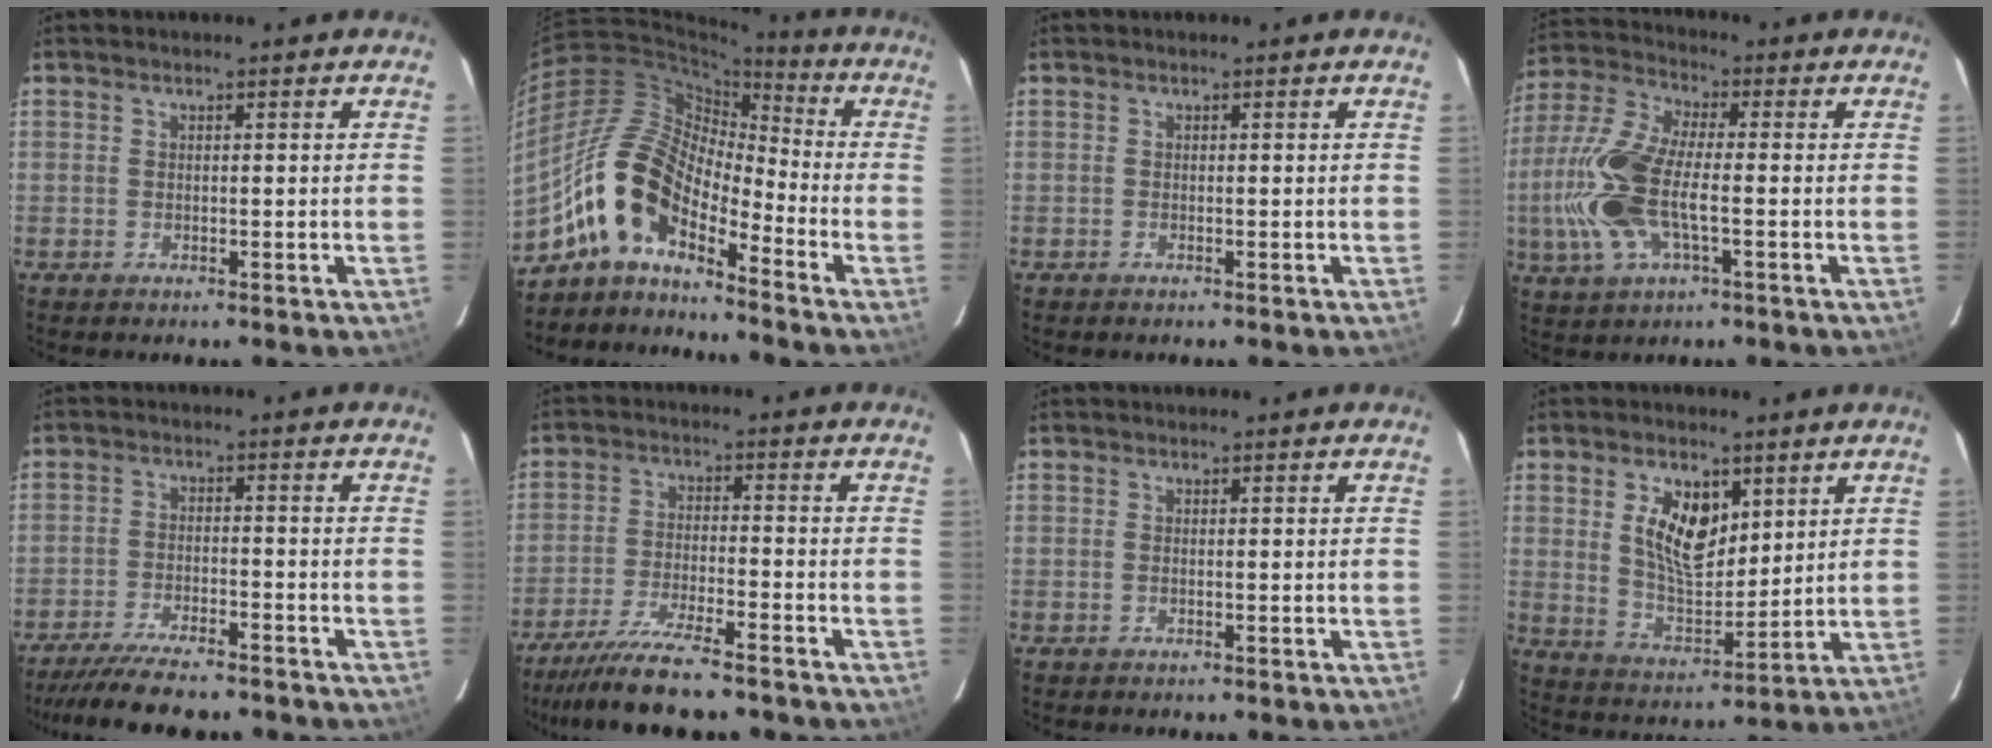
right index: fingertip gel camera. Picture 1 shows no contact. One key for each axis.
{"total": 13.0, "fx": -8.5, "fy": 5.1, "fz": 8.4, "tx": -0.153, "ty": 0.018, "tz": -0.181}
{"total": 0.0}
{"total": 15.4, "fx": -2.8, "fy": 6.2, "fz": 13.8, "tx": -0.308, "ty": 0.002, "tz": -0.060}
{"total": 13.2, "fx": -11.5, "fy": 2.7, "fz": 5.9, "tx": -0.128, "ty": -0.017, "tz": -0.183}
{"total": 12.3, "fx": -10.5, "fy": 1.4, "fz": 6.1, "tx": -0.141, "ty": -0.025, "tz": -0.182}
{"total": 0.0}
{"total": 10.8, "fx": 4.1, "fy": 5.8, "fz": 8.1, "tx": -0.147, "ty": 0.006, "tz": 0.086}